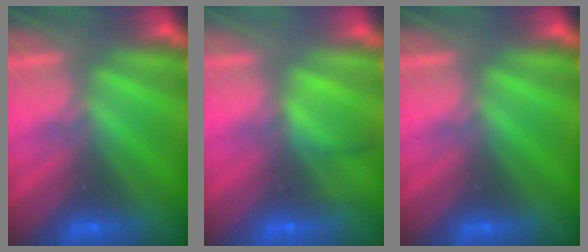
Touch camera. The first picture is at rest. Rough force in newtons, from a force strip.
{"total": 2.1}
{"total": 0.0}